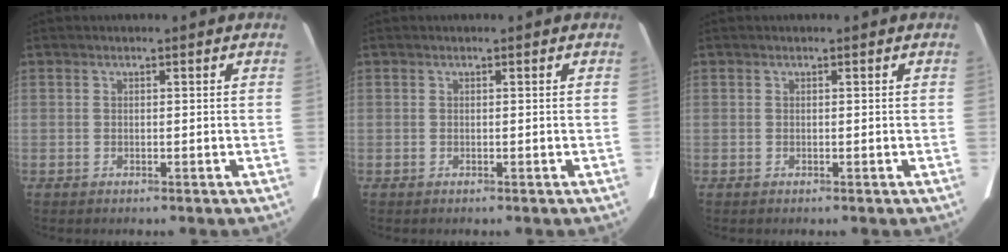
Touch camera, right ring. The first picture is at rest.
{"total": 0.0}
{"total": 0.0}